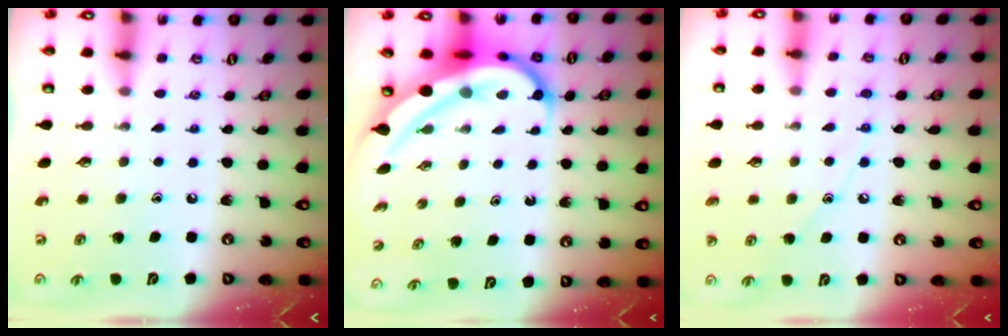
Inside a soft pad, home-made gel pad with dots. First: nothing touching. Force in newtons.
{"total": 10.0, "press": 9.8, "slide": 1.6}
{"total": 7.1, "press": 7.1, "slide": 0.2}